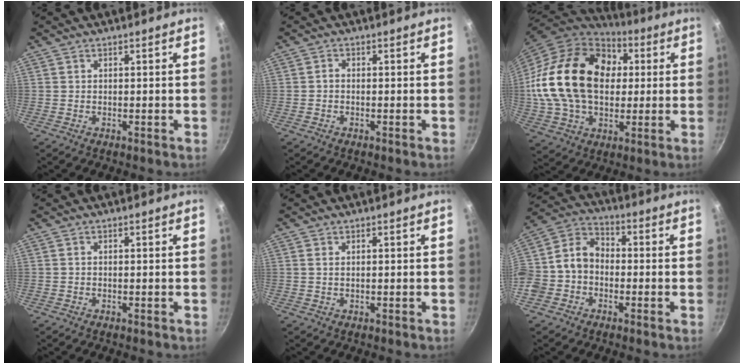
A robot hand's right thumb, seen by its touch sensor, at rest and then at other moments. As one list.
[{"total": 1.0, "force": [-0.3, 0.7, 0.6], "torque": [-0.010, 0.006, -0.007]}, {"total": 27.0, "force": [3.9, 18.9, 18.9], "torque": [-0.327, 0.026, 0.069]}, {"total": 0.0}, {"total": 0.7, "force": [0.2, 0.4, 0.6], "torque": [-0.011, 0.000, 0.003]}, {"total": 11.9, "force": [-2.7, 9.6, 6.5], "torque": [-0.100, 0.049, -0.074]}]